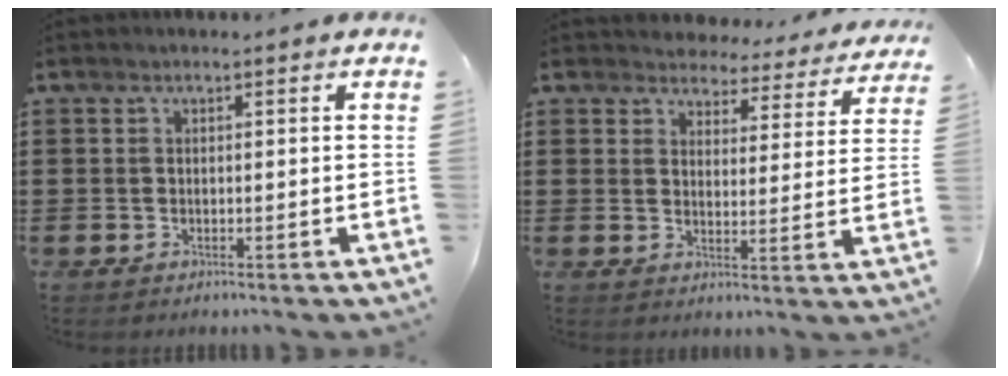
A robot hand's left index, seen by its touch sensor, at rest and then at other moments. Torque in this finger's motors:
{"motor_torque": [2.14, 0.00, 0.28, 0.00]}